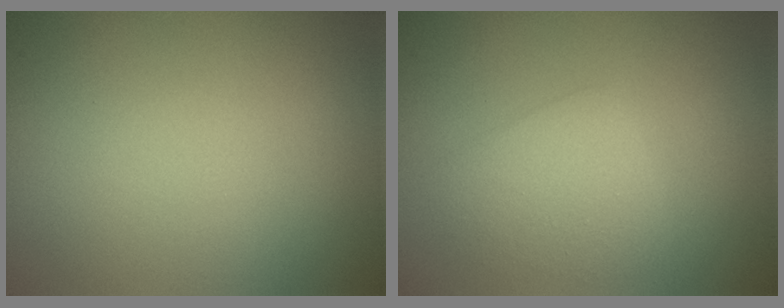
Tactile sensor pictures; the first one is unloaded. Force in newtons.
{"total": 2.6, "press": 2.6, "slide": 0.1}